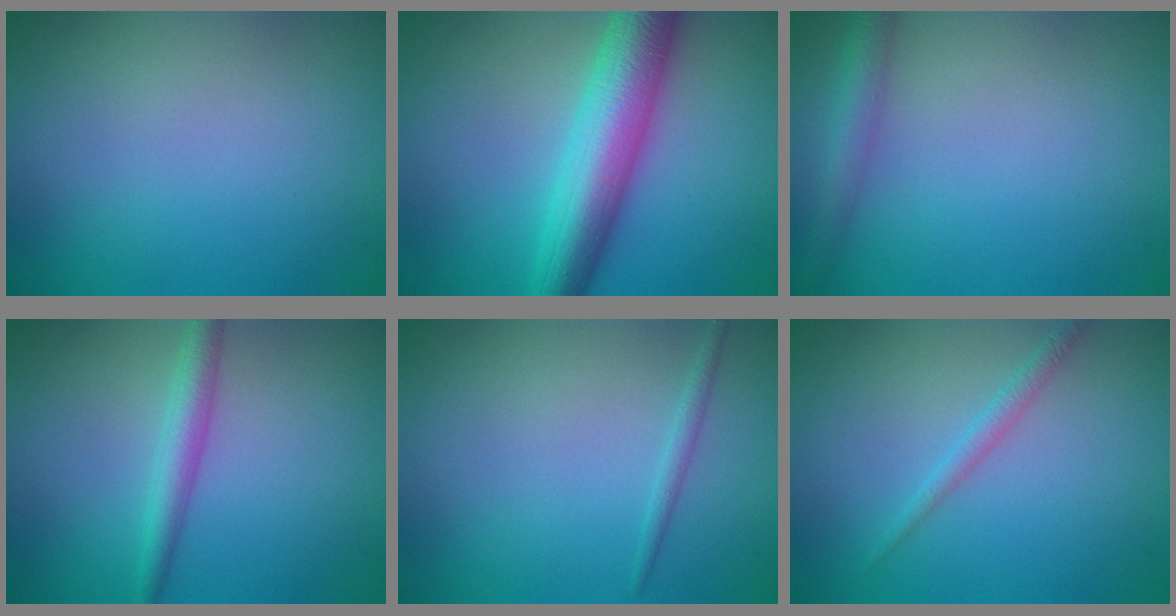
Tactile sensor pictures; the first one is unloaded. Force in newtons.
{"total": 8.1, "press": 8.1, "slide": 0.1}
{"total": 2.9, "press": 2.9, "slide": 0.1}
{"total": 2.7, "press": 2.7, "slide": 0.0}
{"total": 0.9, "press": 0.9, "slide": 0.0}
{"total": 1.3, "press": 1.3, "slide": 0.0}